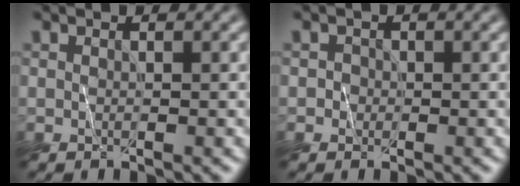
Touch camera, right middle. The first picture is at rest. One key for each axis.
{"total": 1.0, "fx": -0.3, "fy": 1.0, "fz": 0.0, "tx": 0.010, "ty": 0.004, "tz": -0.007}